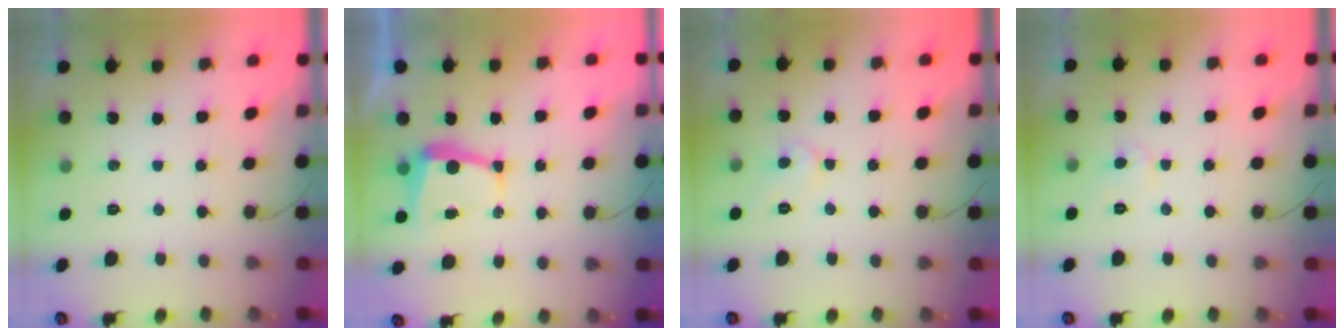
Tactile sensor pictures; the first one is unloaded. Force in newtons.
{"total": 6.2, "press": 6.2, "slide": 0.4}
{"total": 4.7, "press": 4.7, "slide": 0.5}
{"total": 3.8, "press": 3.8, "slide": 0.3}